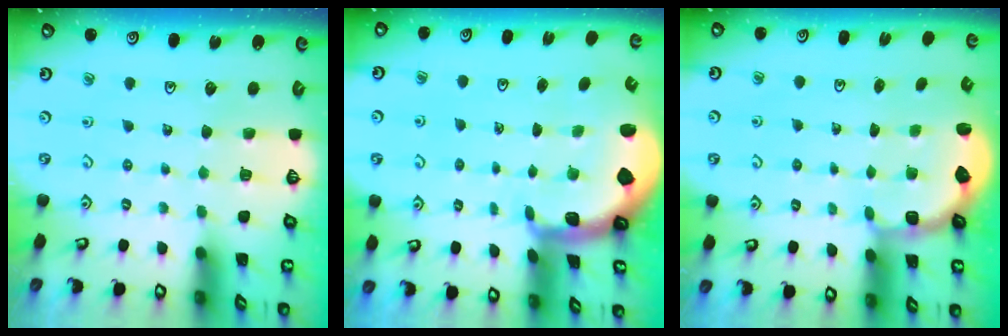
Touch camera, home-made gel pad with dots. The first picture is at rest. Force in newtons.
{"total": 1.7, "press": 1.7, "slide": 0.4}
{"total": 3.0, "press": 2.3, "slide": 2.0}